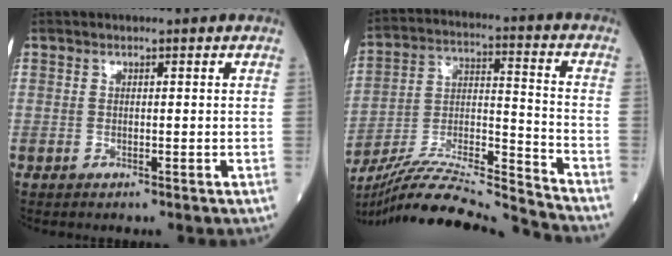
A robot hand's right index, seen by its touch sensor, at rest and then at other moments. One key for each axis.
{"total": 20.2, "fx": -19.1, "fy": -1.4, "fz": 6.4, "tx": -0.135, "ty": -0.005, "tz": -0.327}